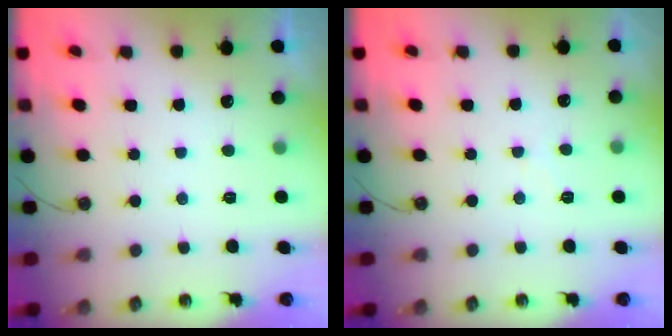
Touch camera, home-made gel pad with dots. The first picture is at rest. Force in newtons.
{"total": 3.6, "press": 3.5, "slide": 0.6}